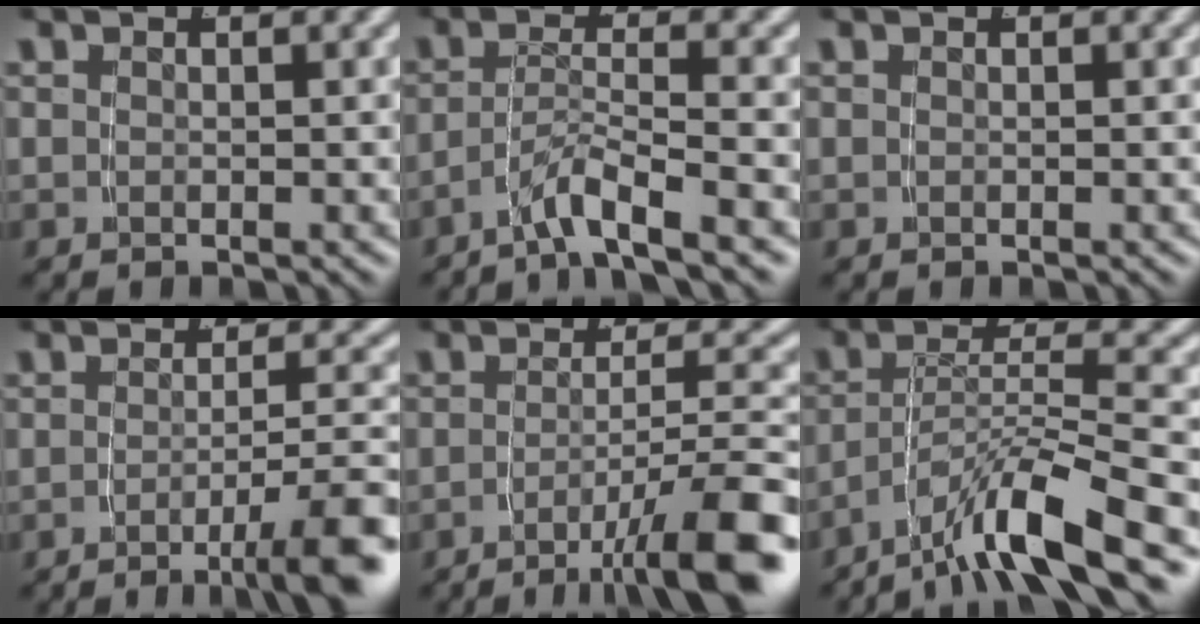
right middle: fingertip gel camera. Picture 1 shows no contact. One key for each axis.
{"total": 3.8, "fx": -2.9, "fy": 0.0, "fz": 2.4, "tx": -0.039, "ty": -0.007, "tz": -0.043}
{"total": 0.0}
{"total": 6.9, "fx": -4.2, "fy": 0.8, "fz": 5.4, "tx": -0.069, "ty": -0.005, "tz": -0.063}
{"total": 8.6, "fx": -5.3, "fy": 1.5, "fz": 6.6, "tx": -0.089, "ty": -0.018, "tz": -0.071}
{"total": 6.4, "fx": -3.9, "fy": 1.4, "fz": 4.8, "tx": -0.074, "ty": -0.007, "tz": -0.059}